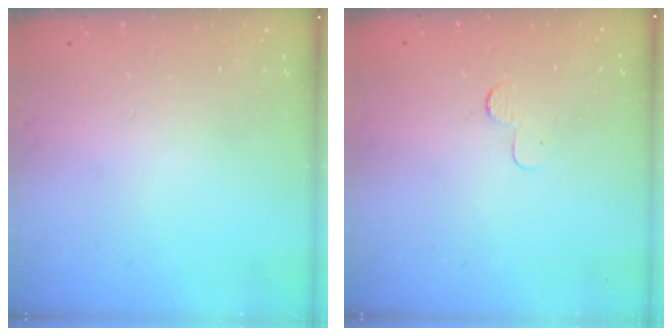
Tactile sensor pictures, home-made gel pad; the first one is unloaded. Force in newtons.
{"total": 2.5, "press": 2.5, "slide": 0.2}